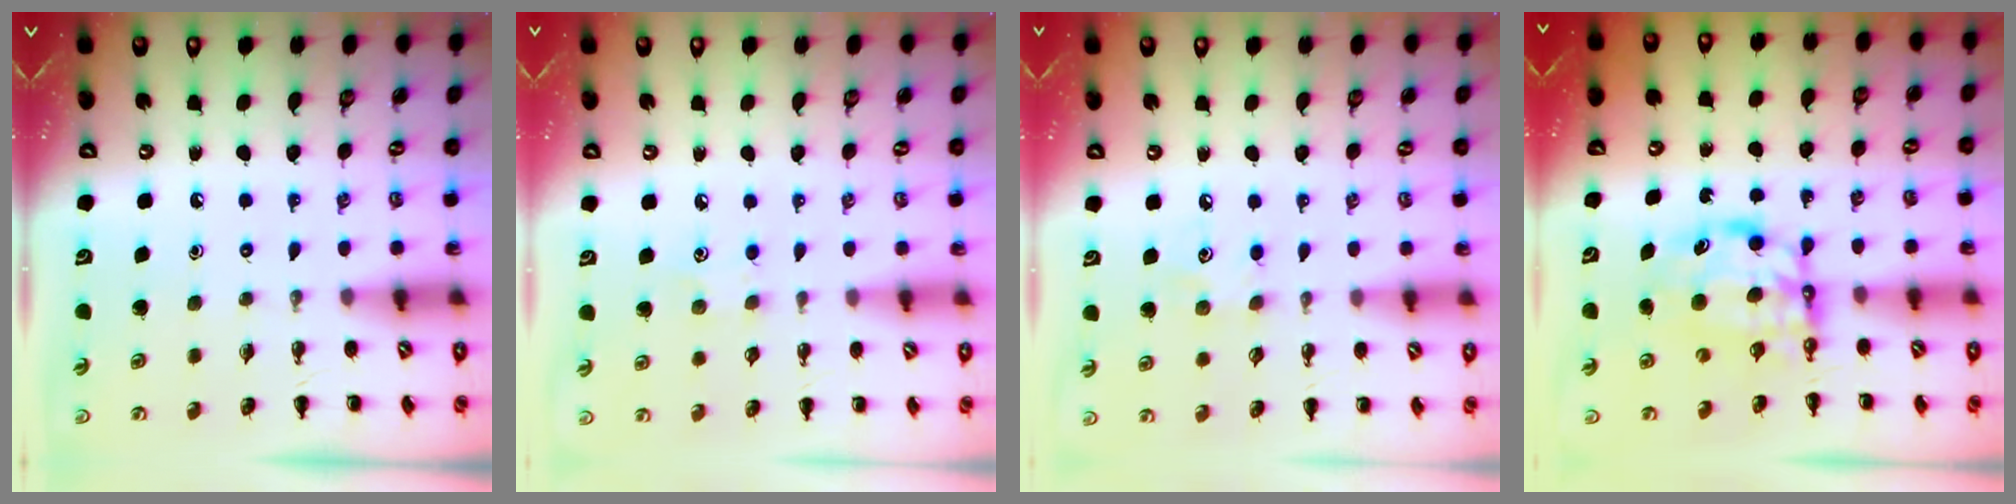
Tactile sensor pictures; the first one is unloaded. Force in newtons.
{"total": 5.0, "press": 4.8, "slide": 1.4}
{"total": 5.2, "press": 5.1, "slide": 1.3}
{"total": 6.7, "press": 6.6, "slide": 0.9}